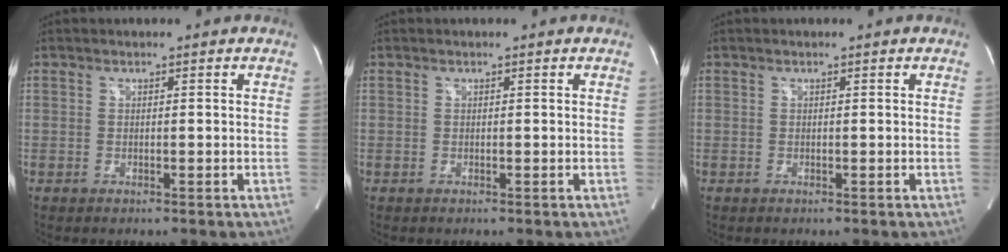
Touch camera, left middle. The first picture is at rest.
{"total": 0.0}
{"total": 0.0}